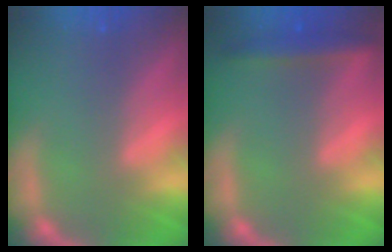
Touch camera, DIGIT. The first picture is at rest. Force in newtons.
{"total": 2.9}